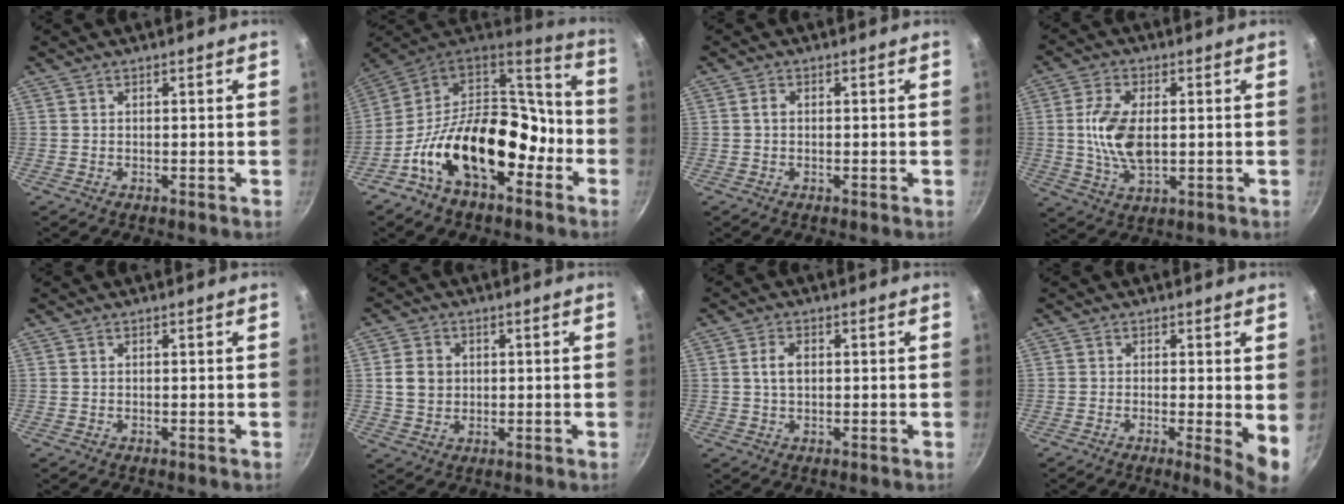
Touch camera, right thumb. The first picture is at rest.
{"total": 23.4, "force": [-7.5, 14.3, 17.0], "torque": [-0.244, 0.075, -0.136]}
{"total": 1.0, "force": [0.0, 0.7, 0.7], "torque": [-0.012, 0.005, 0.000]}
{"total": 10.4, "force": [0.4, 5.7, 8.7], "torque": [-0.167, 0.000, 0.009]}
{"total": 0.0}
{"total": 5.5, "force": [0.6, 4.7, 2.8], "torque": [-0.035, 0.004, 0.010]}
{"total": 3.3, "force": [0.4, 2.0, 2.6], "torque": [-0.041, 0.005, 0.007]}
{"total": 5.8, "force": [-0.4, 0.9, 5.7], "torque": [-0.077, -0.016, -0.005]}